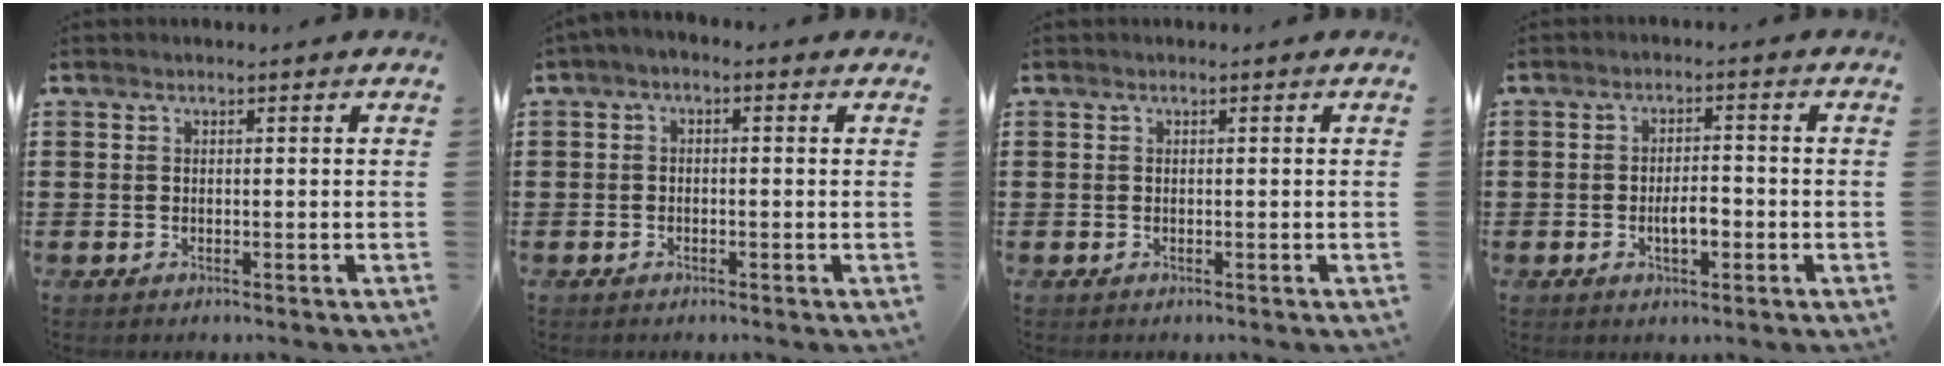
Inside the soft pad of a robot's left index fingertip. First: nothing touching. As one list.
[{"total": 1.3, "force": [-1.1, 0.3, 0.6], "torque": [-0.012, -0.001, -0.021]}, {"total": 0.0}, {"total": 3.8, "force": [-1.0, 1.5, 3.3], "torque": [-0.060, 0.005, -0.019]}]